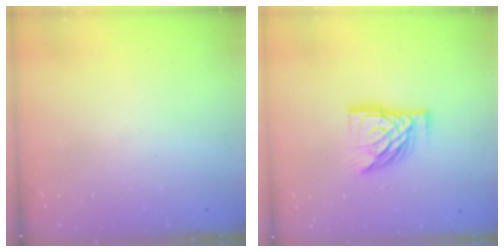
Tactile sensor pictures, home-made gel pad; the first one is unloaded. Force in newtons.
{"total": 14.7, "press": 14.7, "slide": 1.6}